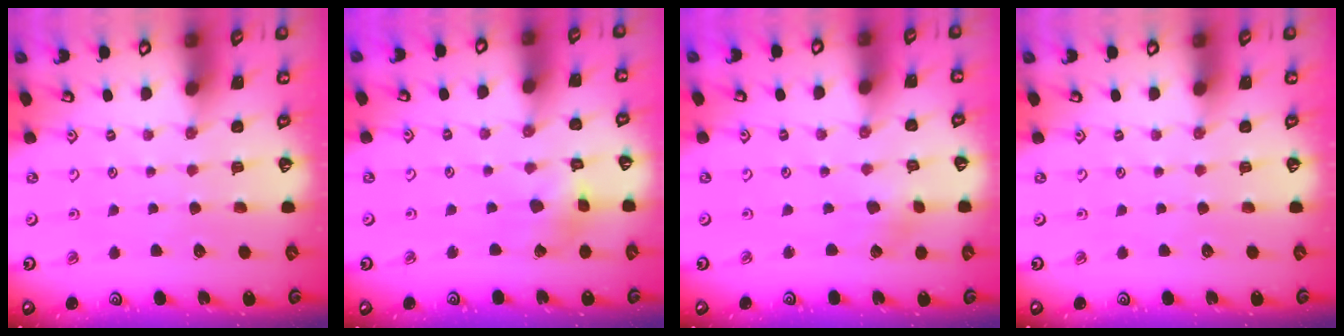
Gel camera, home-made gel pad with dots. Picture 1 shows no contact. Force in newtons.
{"total": 4.1, "press": 4.1, "slide": 0.5}
{"total": 1.7, "press": 1.7, "slide": 0.3}
{"total": 0.0}